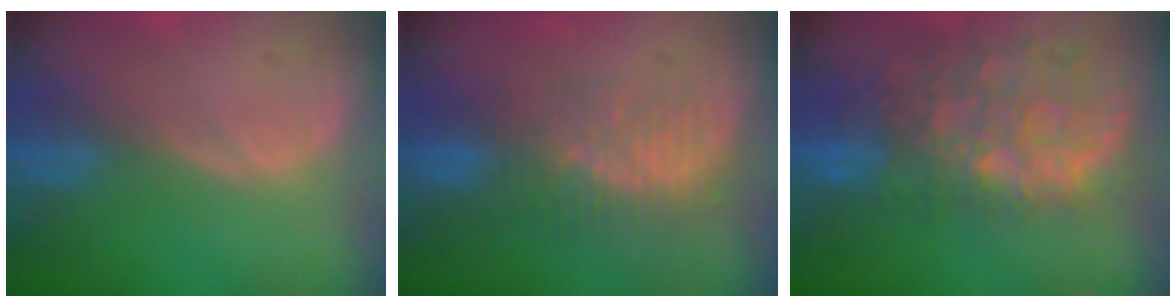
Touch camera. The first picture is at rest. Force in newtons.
{"total": 8.2, "press": 7.2, "slide": 3.8}
{"total": 11.2, "press": 9.7, "slide": 5.5}